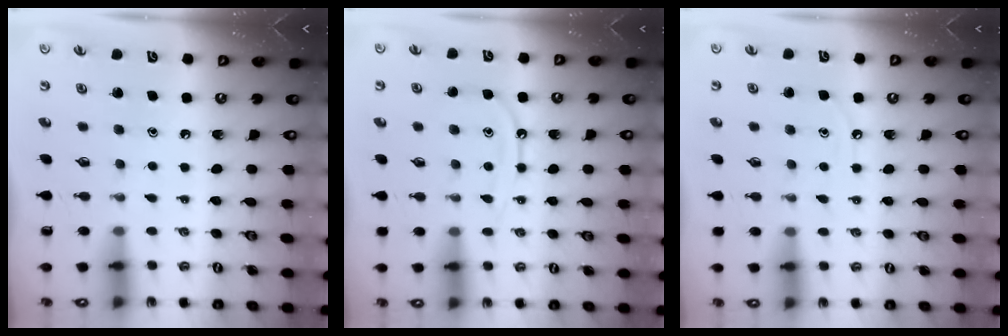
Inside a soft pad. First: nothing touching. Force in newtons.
{"total": 8.5, "press": 8.5, "slide": 0.9}
{"total": 5.3, "press": 5.2, "slide": 0.8}